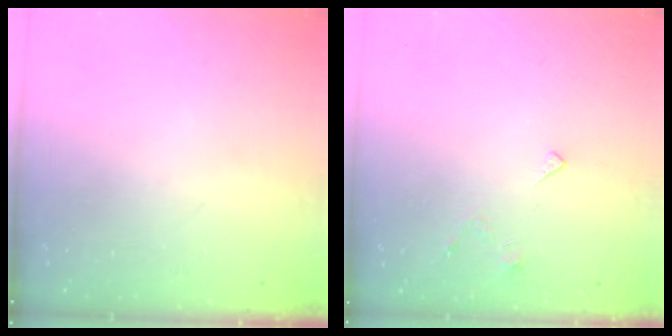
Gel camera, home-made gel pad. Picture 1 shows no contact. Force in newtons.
{"total": 2.0, "press": 1.9, "slide": 0.4}